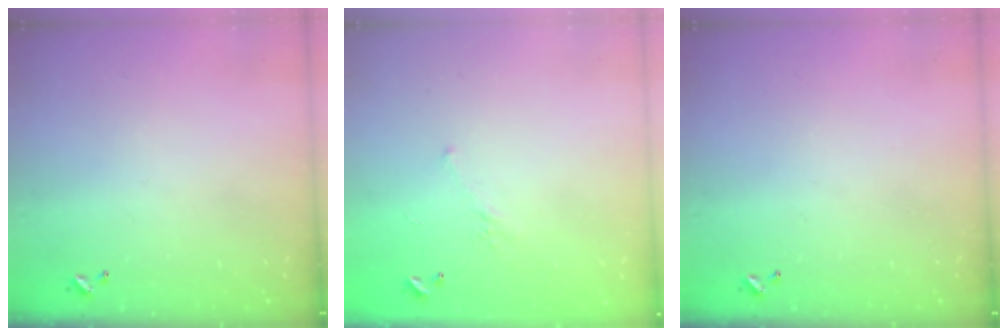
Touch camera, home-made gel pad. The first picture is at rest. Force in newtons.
{"total": 2.8, "press": 2.6, "slide": 1.1}
{"total": 0.0}